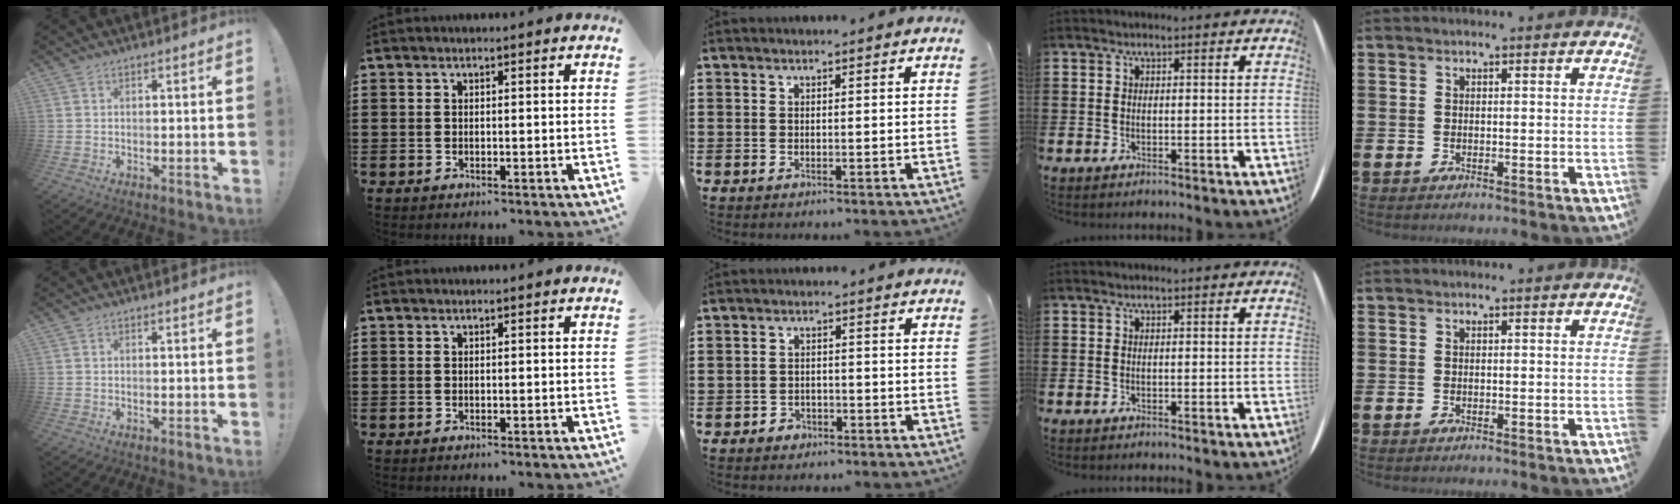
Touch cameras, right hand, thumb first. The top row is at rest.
{"middle": {"total": 1.7, "force": [-1.4, 0.9, 0.2], "torque": [-0.008, 0.003, -0.031]}}